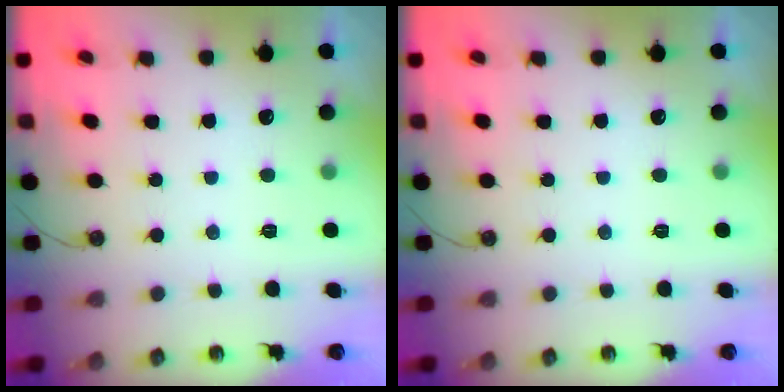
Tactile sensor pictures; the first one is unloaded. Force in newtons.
{"total": 0.0}